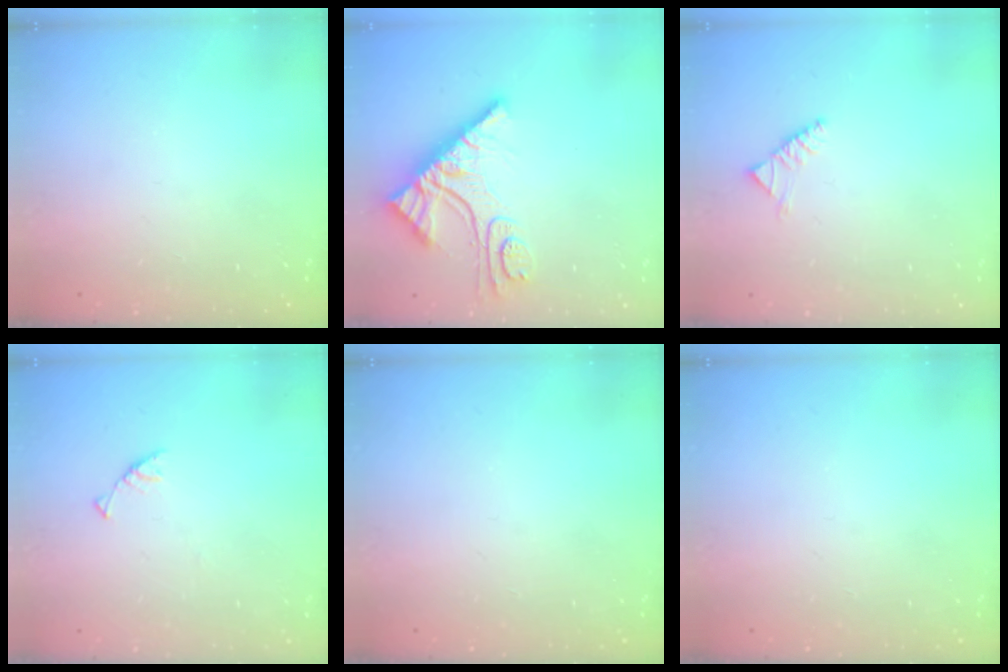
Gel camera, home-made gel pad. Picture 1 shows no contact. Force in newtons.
{"total": 11.8, "press": 11.7, "slide": 0.9}
{"total": 2.6, "press": 2.5, "slide": 0.8}
{"total": 3.0, "press": 3.0, "slide": 0.3}
{"total": 0.0}
{"total": 0.0}